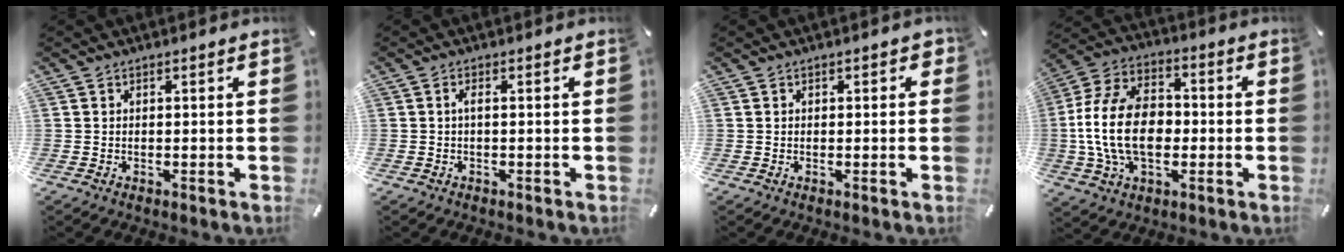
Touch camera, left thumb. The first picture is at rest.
{"total": 1.4, "force": [-0.1, 0.1, 1.4], "torque": [-0.027, -0.002, -0.002]}
{"total": 1.0, "force": [0.1, 0.8, 0.5], "torque": [0.000, 0.004, -0.001]}
{"total": 16.8, "force": [-1.9, 11.3, 12.3], "torque": [-0.282, 0.008, -0.039]}